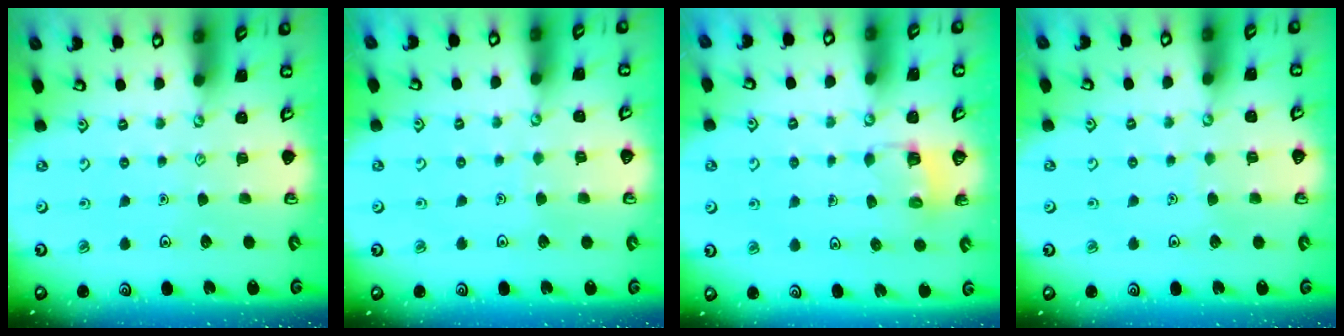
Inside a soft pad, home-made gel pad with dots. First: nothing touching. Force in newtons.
{"total": 1.7, "press": 1.7, "slide": 0.1}
{"total": 2.8, "press": 2.8, "slide": 0.2}
{"total": 1.4, "press": 1.4, "slide": 0.1}